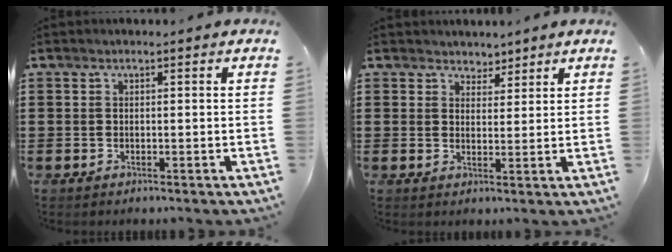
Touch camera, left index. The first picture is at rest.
{"total": 2.5, "force": [2.1, 1.2, -0.3], "torque": [-0.005, 0.004, 0.040]}